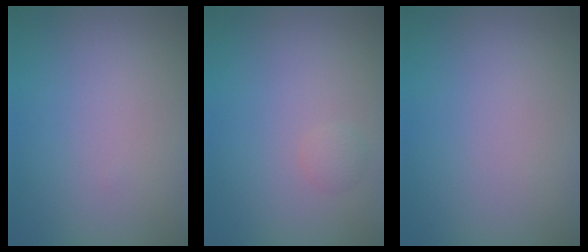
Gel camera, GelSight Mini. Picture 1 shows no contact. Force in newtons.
{"total": 0.8, "press": 0.8, "slide": 0.0}
{"total": 0.0}